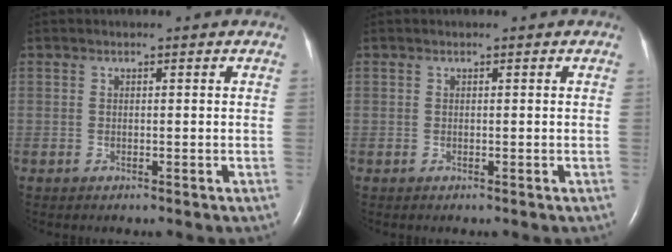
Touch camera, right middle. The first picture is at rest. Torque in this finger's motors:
{"motor_torque": [-0.01, 0.01, 0.00, 0.00]}